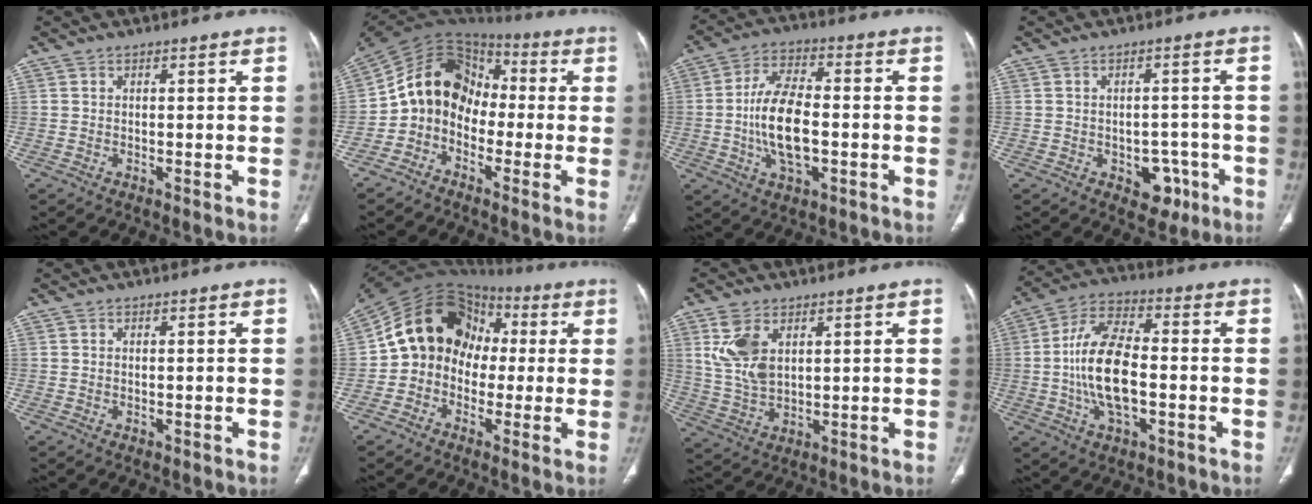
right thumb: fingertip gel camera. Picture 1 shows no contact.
{"total": 13.4, "force": [-2.5, 11.0, 7.3], "torque": [-0.098, 0.070, -0.061]}
{"total": 13.1, "force": [-1.8, 6.4, 11.3], "torque": [-0.211, 0.013, -0.034]}
{"total": 6.0, "force": [-2.6, 4.2, 3.4], "torque": [-0.011, 0.020, -0.026]}
{"total": 0.0}
{"total": 15.1, "force": [0.3, 12.8, 8.0], "torque": [-0.101, 0.042, -0.001]}
{"total": 8.9, "force": [3.3, 5.2, 6.4], "torque": [-0.129, -0.008, 0.076]}
{"total": 15.0, "force": [-1.9, 7.2, 13.0], "torque": [-0.250, 0.022, -0.036]}